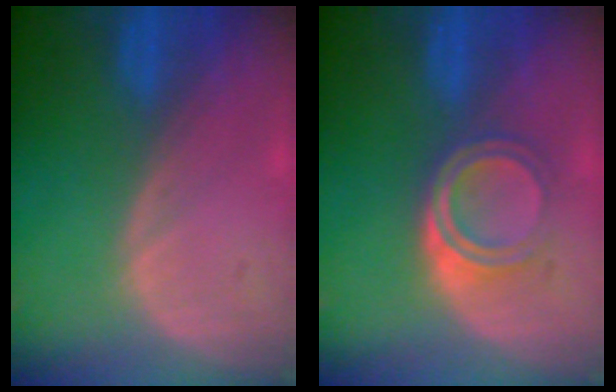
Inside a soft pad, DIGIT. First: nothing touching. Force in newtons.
{"total": 5.3, "press": 4.5, "slide": 2.8}